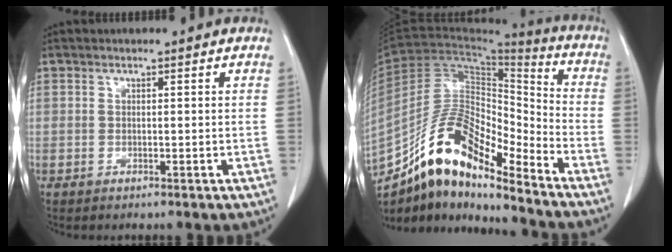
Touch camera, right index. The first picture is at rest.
{"total": 15.9, "force": [-12.0, 4.4, 9.5], "torque": [-0.172, 0.041, -0.213]}